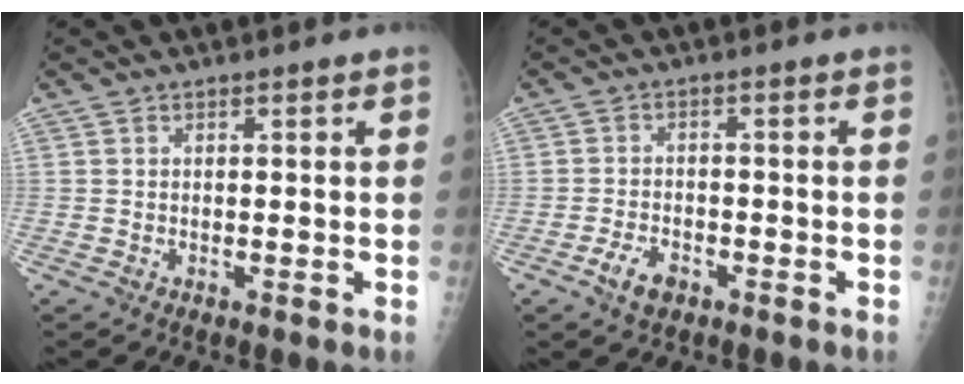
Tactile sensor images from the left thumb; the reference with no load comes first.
{"total": 4.2, "force": [-2.4, 2.3, 2.5], "torque": [-0.044, 0.014, -0.041]}